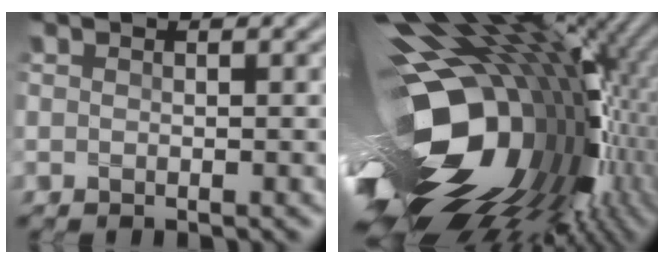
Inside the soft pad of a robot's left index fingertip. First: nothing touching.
{"total": 19.9, "force": [-0.7, 11.8, 16.0], "torque": [-0.286, -0.054, 0.012]}